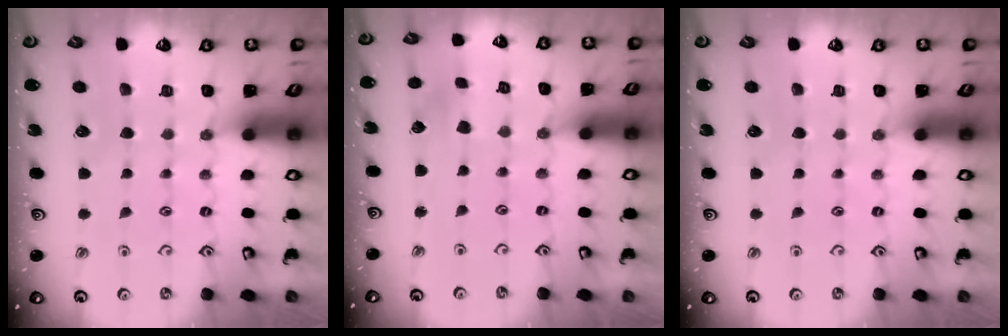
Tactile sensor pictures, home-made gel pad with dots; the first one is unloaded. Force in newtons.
{"total": 2.5, "press": 2.4, "slide": 0.5}
{"total": 0.0}